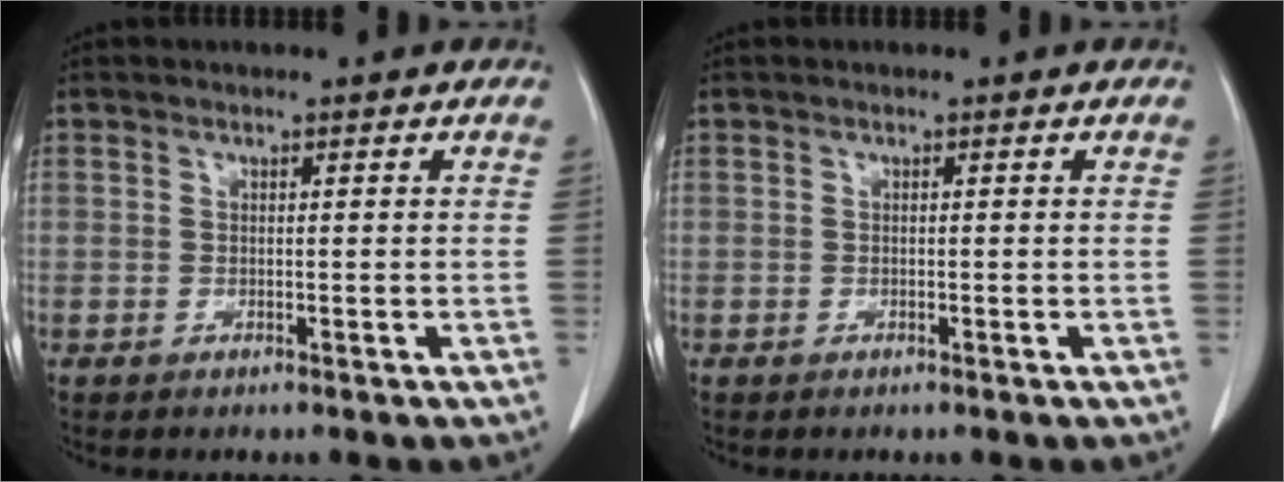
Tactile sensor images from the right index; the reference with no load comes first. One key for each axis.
{"total": 0.0}